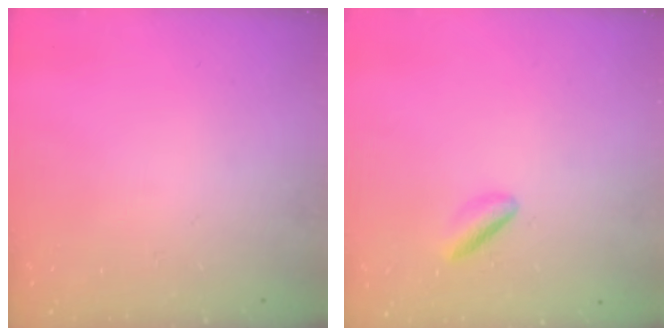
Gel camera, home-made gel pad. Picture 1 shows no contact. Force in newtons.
{"total": 2.9, "press": 2.9, "slide": 0.6}